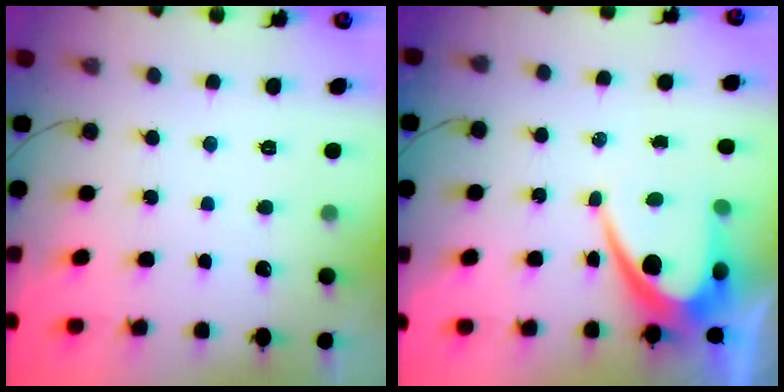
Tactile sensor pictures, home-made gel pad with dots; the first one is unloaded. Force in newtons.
{"total": 8.9, "press": 8.9, "slide": 0.6}